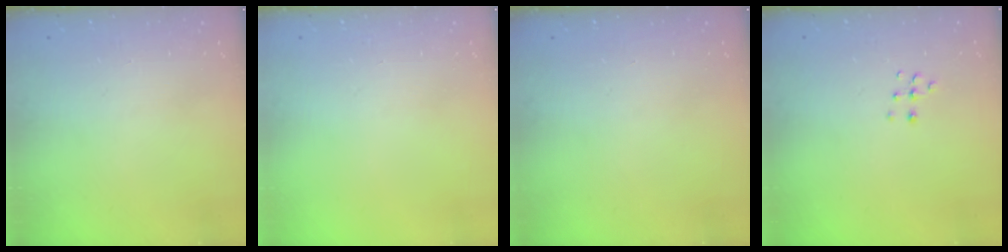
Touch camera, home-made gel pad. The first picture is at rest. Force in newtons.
{"total": 0.0}
{"total": 0.0}
{"total": 4.4, "press": 4.4, "slide": 0.3}